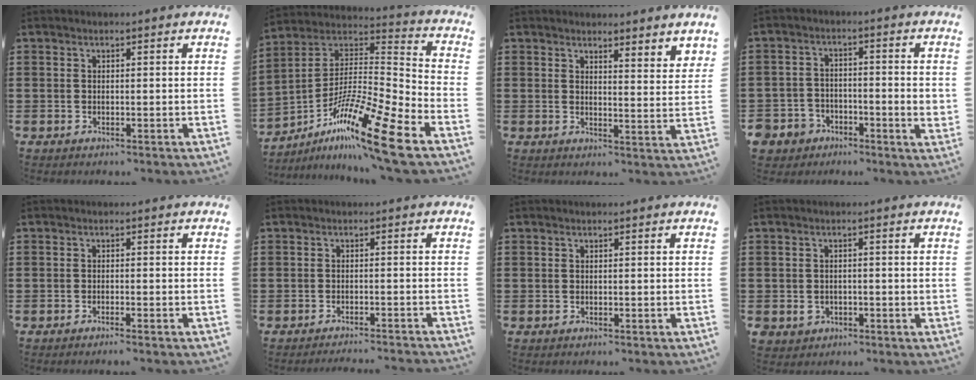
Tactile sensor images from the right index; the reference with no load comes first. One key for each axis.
{"total": 16.7, "fx": -11.8, "fy": 0.5, "fz": 11.8, "tx": -0.207, "ty": 0.027, "tz": -0.214}
{"total": 2.8, "fx": 2.8, "fy": 0.2, "fz": 0.2, "tx": -0.013, "ty": -0.007, "tz": 0.053}
{"total": 3.9, "fx": -2.8, "fy": 2.2, "fz": 1.7, "tx": -0.049, "ty": 0.002, "tz": -0.059}
{"total": 0.9, "fx": -0.8, "fy": -0.1, "fz": 0.5, "tx": -0.009, "ty": -0.001, "tz": -0.015}
{"total": 1.7, "fx": -1.6, "fy": -0.3, "fz": 0.0, "tx": -0.002, "ty": 0.002, "tz": -0.035}
{"total": 0.0}
{"total": 1.8, "fx": -0.6, "fy": 1.6, "fz": 0.5, "tx": -0.014, "ty": 0.003, "tz": -0.014}